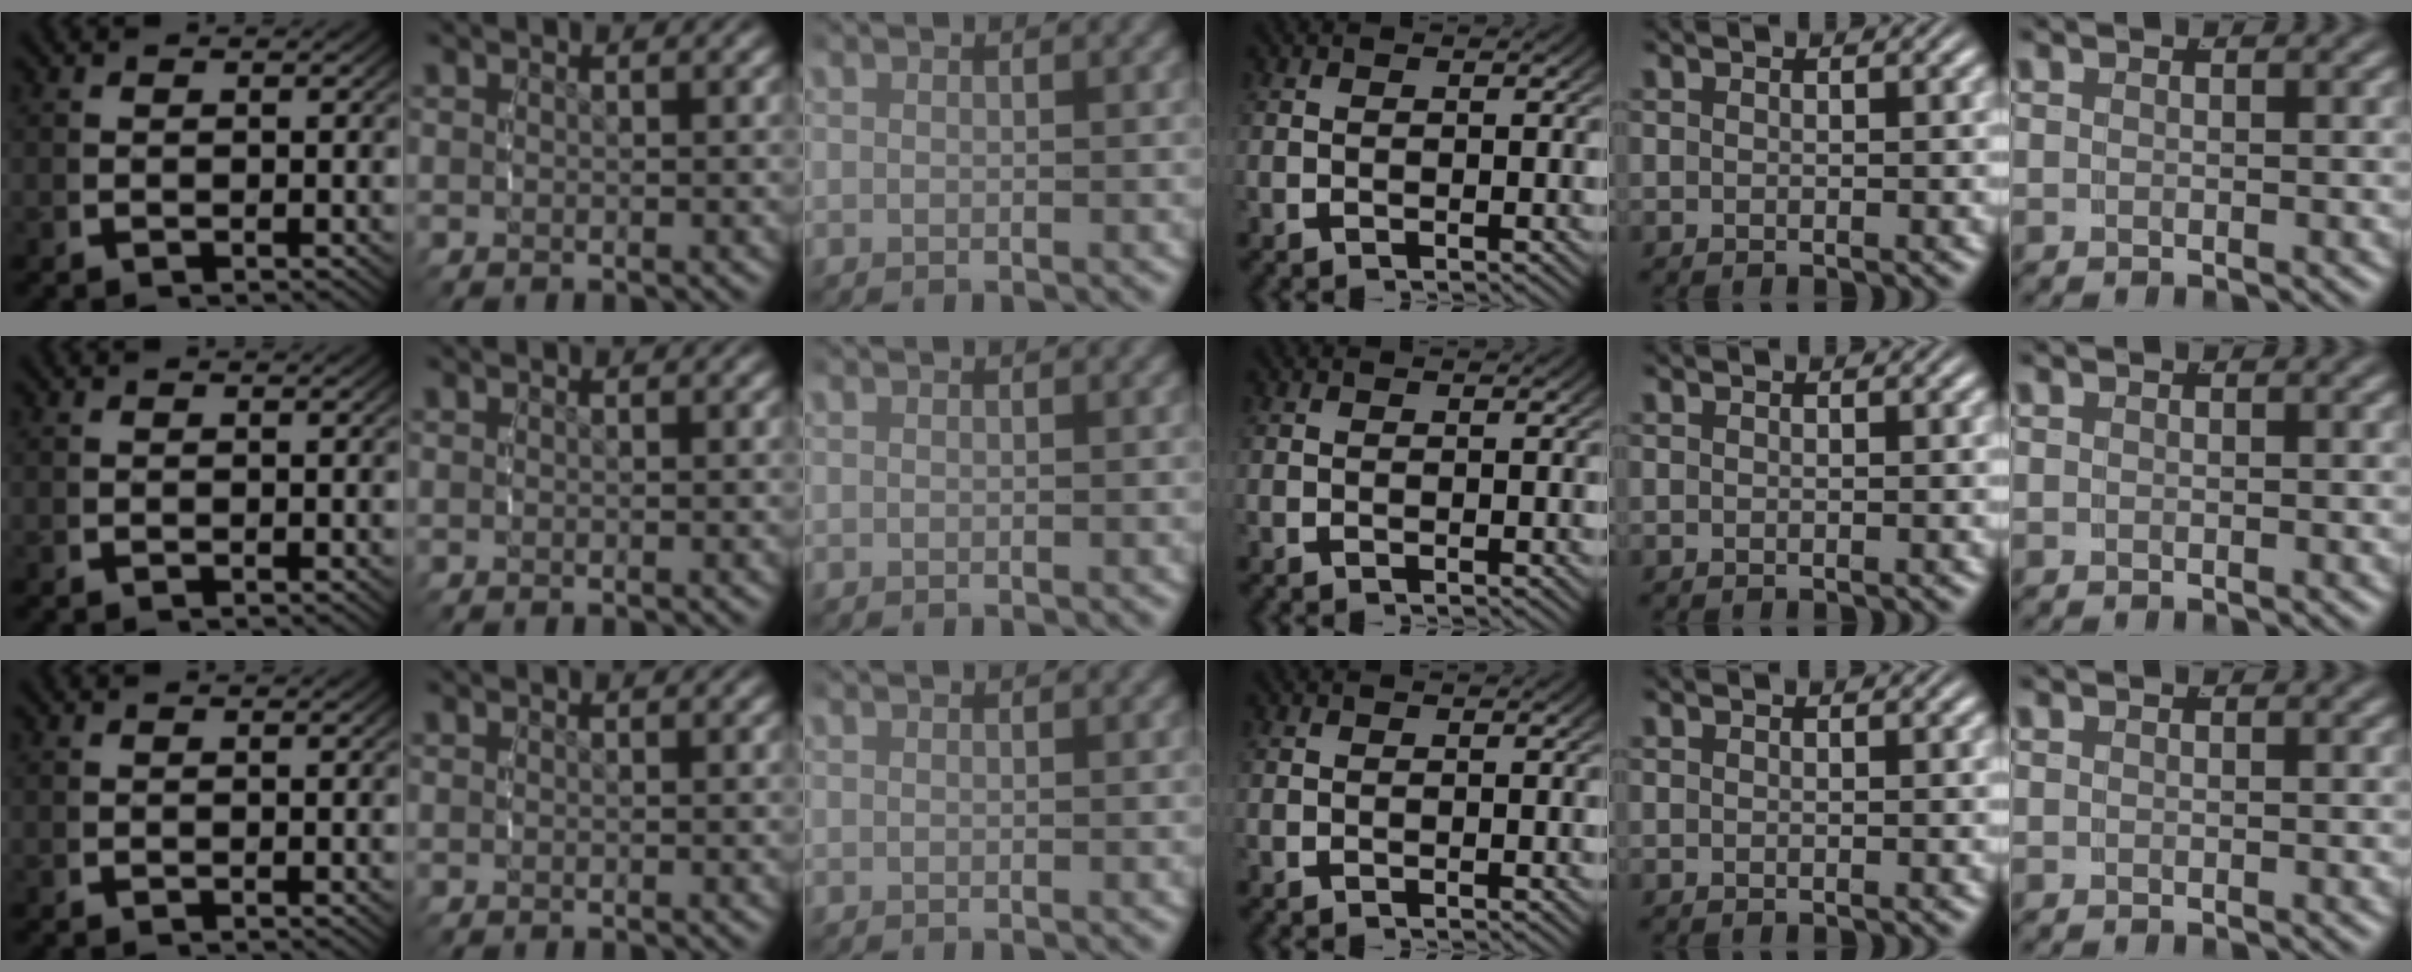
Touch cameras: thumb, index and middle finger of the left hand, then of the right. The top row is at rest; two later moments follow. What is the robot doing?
{"motion": "reach", "object": "napkin"}